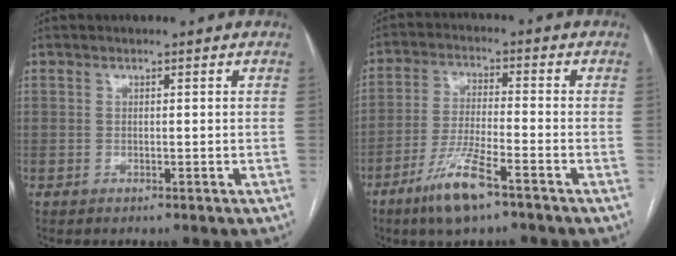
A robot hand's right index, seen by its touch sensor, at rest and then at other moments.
{"total": 9.0, "force": [-5.7, 1.1, 6.9], "torque": [-0.139, -0.017, -0.106]}